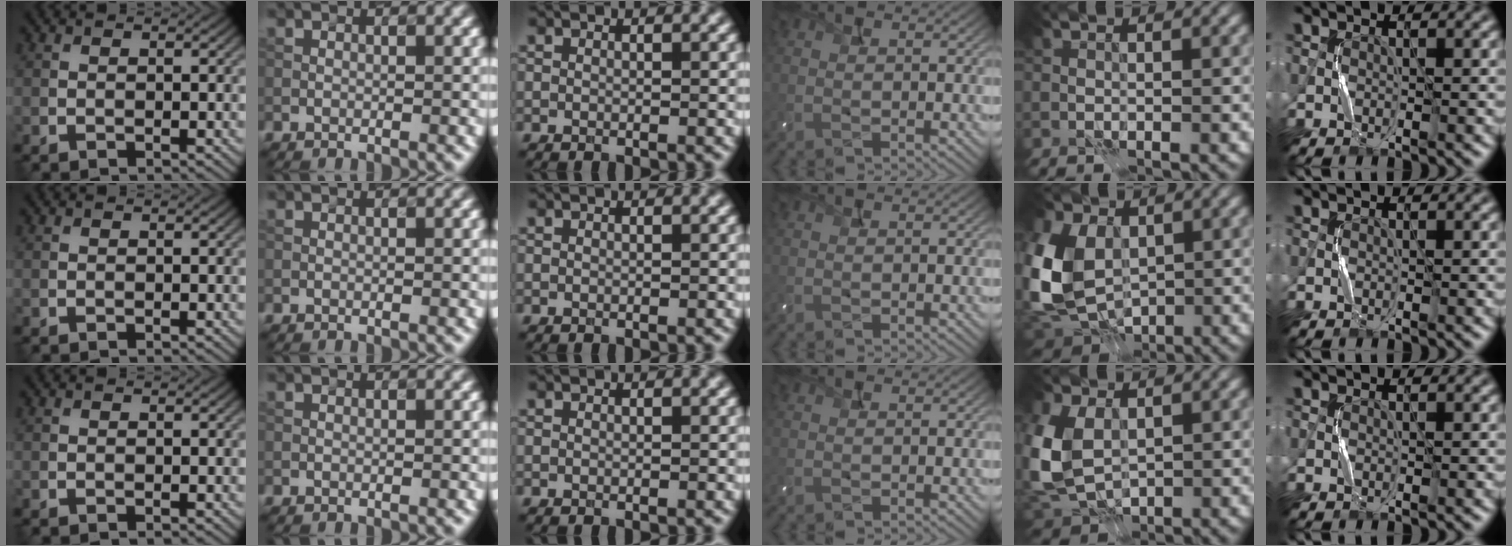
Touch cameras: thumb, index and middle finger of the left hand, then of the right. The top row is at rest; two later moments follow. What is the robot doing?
{"motion": "press", "object": "camera"}